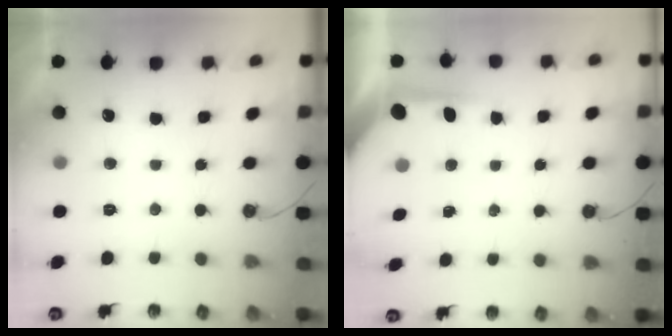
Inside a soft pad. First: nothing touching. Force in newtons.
{"total": 4.3, "press": 4.3, "slide": 0.4}